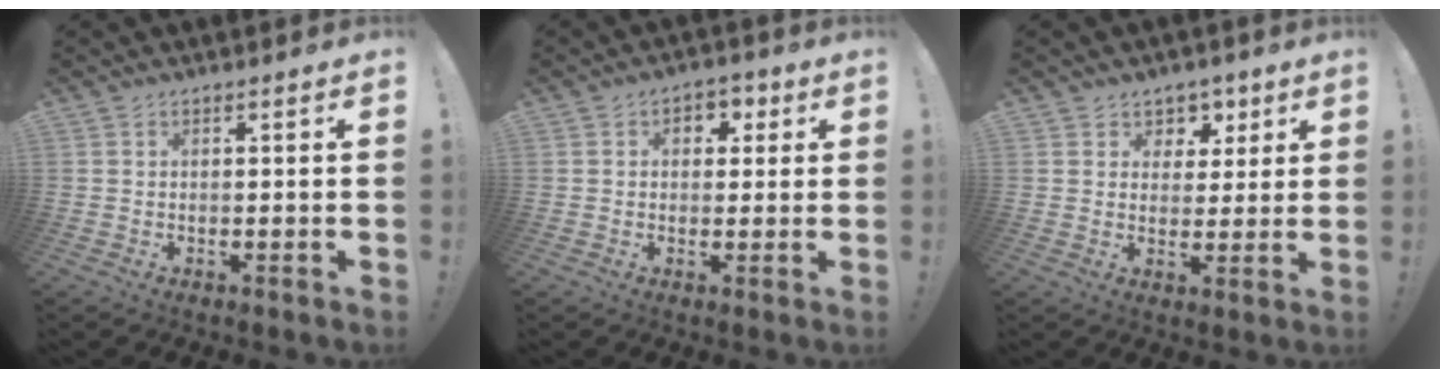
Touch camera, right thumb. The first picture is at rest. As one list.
[{"total": 4.9, "force": [1.3, 4.0, 2.5], "torque": [-0.015, -0.002, 0.018]}, {"total": 5.9, "force": [2.7, 5.2, 0.5], "torque": [0.010, -0.022, 0.053]}]